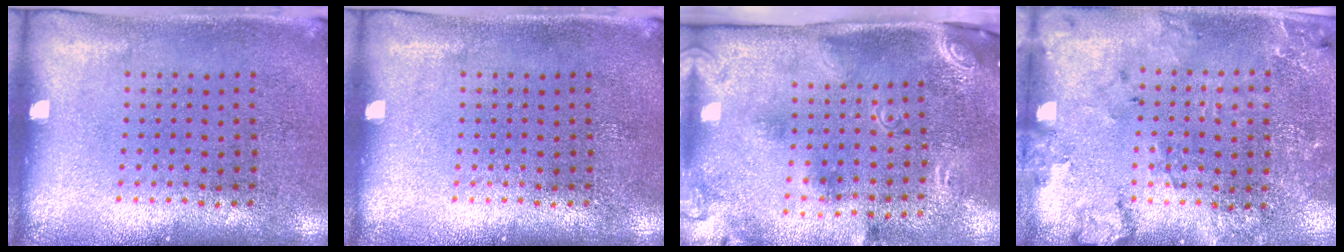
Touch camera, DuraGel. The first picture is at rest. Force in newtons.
{"total": 0.0}
{"total": 2.7, "press": 1.8, "slide": 2.1}
{"total": 1.8, "press": 1.8, "slide": 0.3}